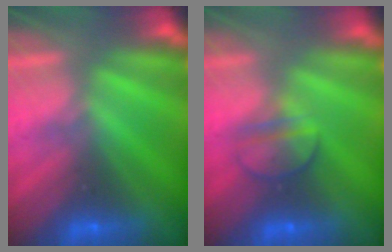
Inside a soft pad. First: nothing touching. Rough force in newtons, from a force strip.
{"total": 2.3}